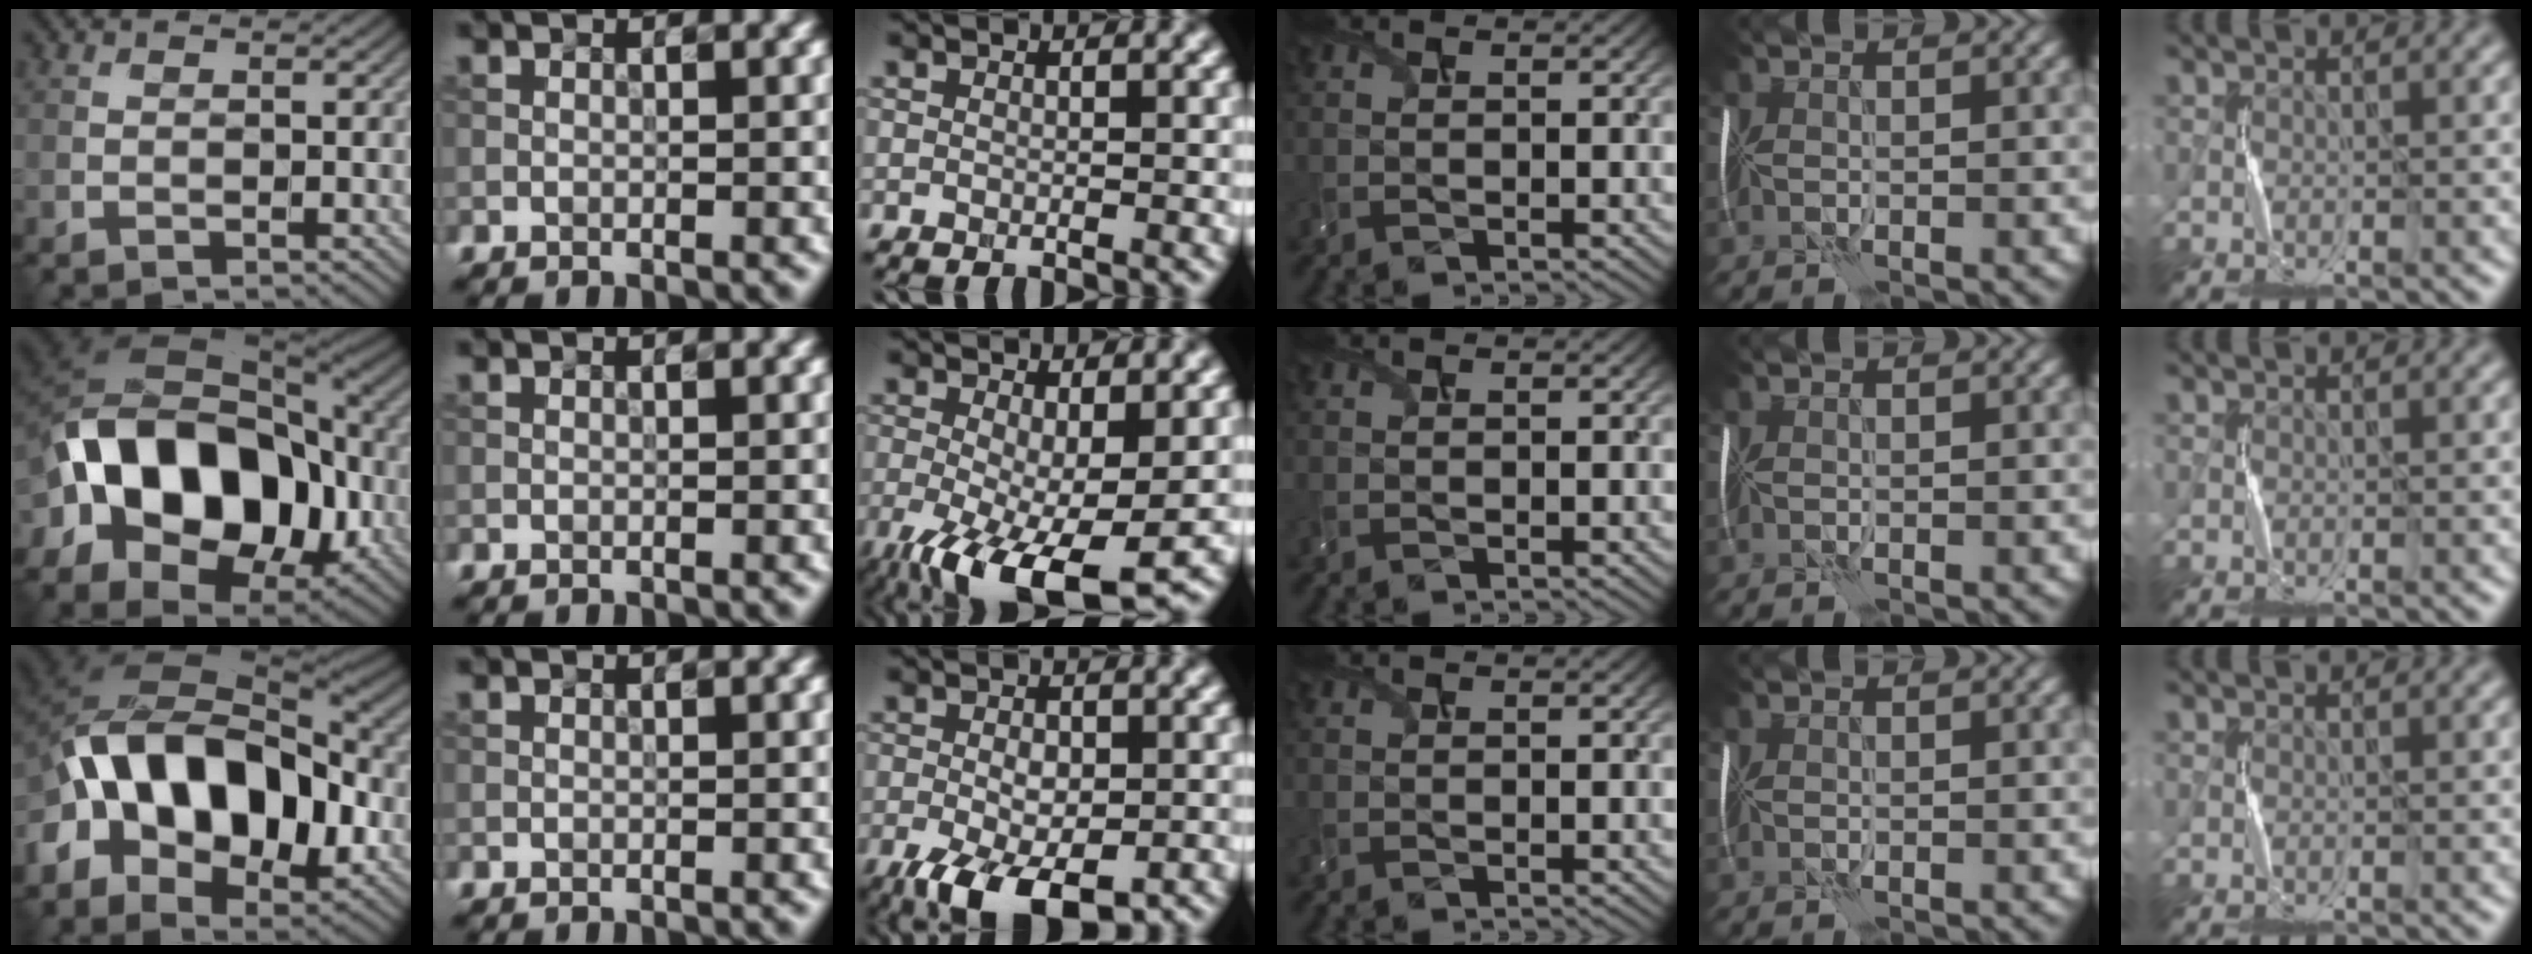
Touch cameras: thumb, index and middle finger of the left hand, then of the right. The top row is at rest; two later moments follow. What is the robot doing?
{"motion": "shake", "object": "handbell"}